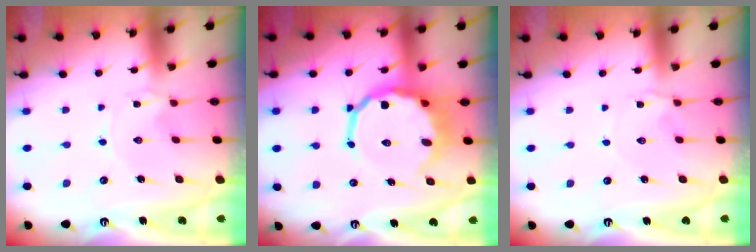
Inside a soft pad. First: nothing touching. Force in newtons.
{"total": 12.7, "press": 12.2, "slide": 3.4}
{"total": 0.8, "press": 0.7, "slide": 0.3}